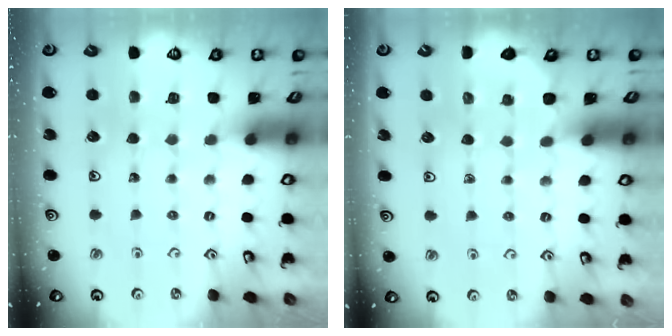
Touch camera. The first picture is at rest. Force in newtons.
{"total": 2.0, "press": 2.0, "slide": 0.2}